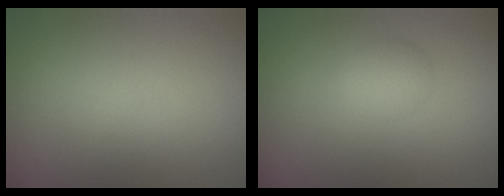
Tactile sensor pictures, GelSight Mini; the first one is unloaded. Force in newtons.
{"total": 1.7, "press": 1.7, "slide": 0.0}